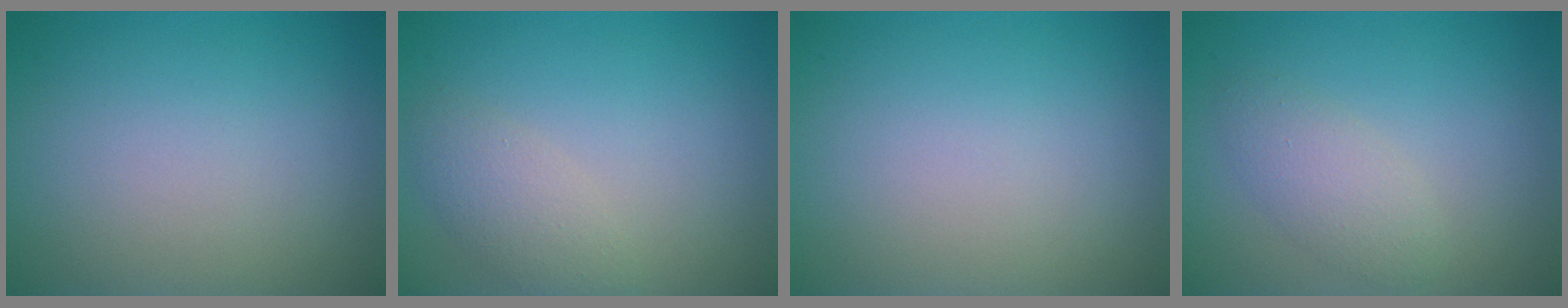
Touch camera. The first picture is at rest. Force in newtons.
{"total": 2.4, "press": 2.4, "slide": 0.2}
{"total": 0.0}
{"total": 2.4, "press": 2.4, "slide": 0.1}